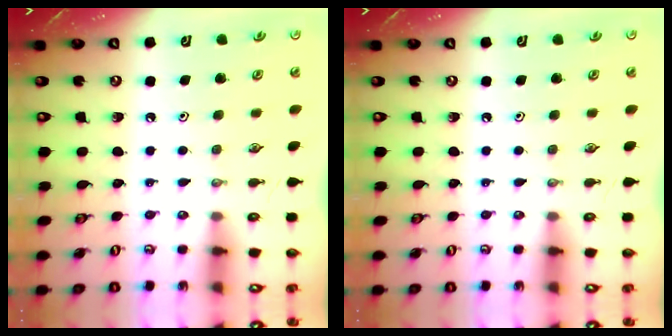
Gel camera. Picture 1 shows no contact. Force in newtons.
{"total": 0.0}